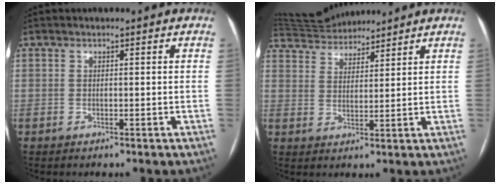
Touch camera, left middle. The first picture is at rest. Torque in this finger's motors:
{"motor_torque": [0.12, -0.50, -0.18, -0.04]}